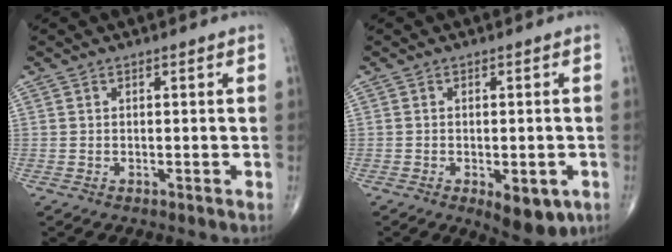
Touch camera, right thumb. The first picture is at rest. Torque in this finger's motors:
{"motor_torque": [0.81, 1.08, 0.09, -0.20, 0.22]}